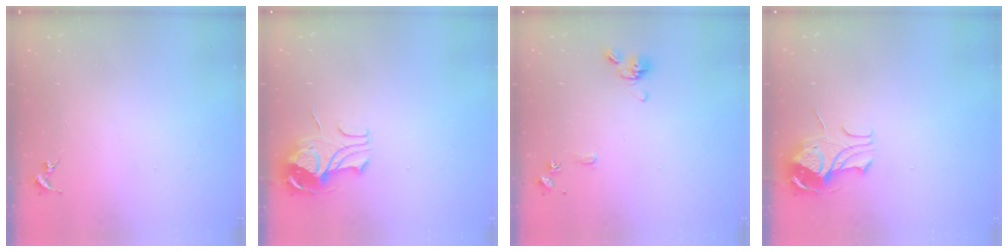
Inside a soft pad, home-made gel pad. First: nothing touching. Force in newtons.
{"total": 9.8, "press": 9.7, "slide": 1.1}
{"total": 9.4, "press": 9.2, "slide": 1.9}
{"total": 9.8, "press": 9.7, "slide": 1.0}